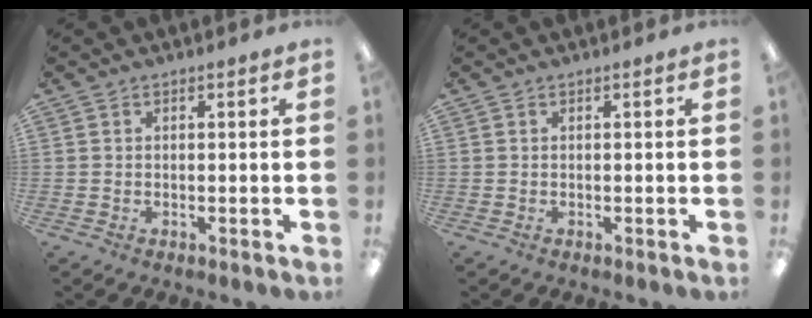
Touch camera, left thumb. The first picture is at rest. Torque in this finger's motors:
{"motor_torque": [0.00, 0.00, 0.07, -0.14, 0.00]}